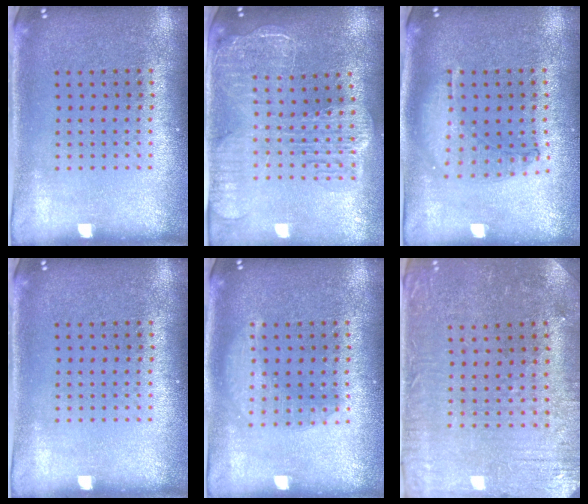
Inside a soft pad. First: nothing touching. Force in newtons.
{"total": 2.7, "press": 2.3, "slide": 1.4}
{"total": 0.9, "press": 0.9, "slide": 0.2}
{"total": 0.0}
{"total": 2.2, "press": 2.2, "slide": 0.3}
{"total": 0.9, "press": 0.7, "slide": 0.5}